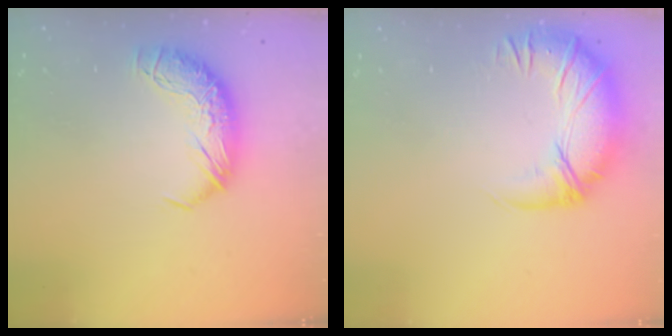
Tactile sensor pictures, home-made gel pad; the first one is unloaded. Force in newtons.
{"total": 2.8, "press": 1.3, "slide": 2.5}